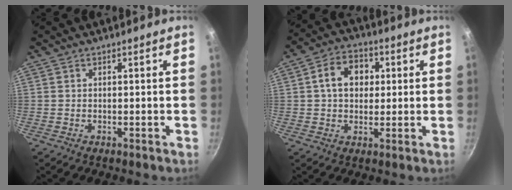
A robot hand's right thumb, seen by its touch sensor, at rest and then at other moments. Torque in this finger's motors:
{"motor_torque": [-0.93, 1.02, 1.02, -0.27, 0.21]}